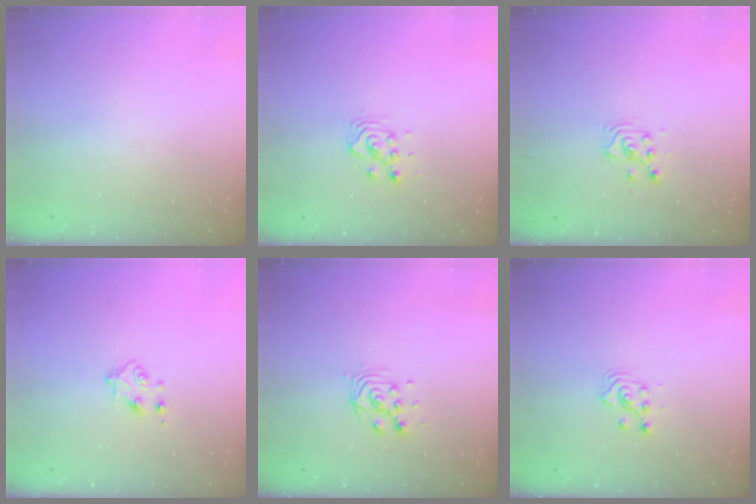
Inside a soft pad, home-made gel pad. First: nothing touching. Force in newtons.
{"total": 4.8, "press": 4.8, "slide": 0.3}
{"total": 3.1, "press": 3.1, "slide": 0.2}
{"total": 4.8, "press": 4.8, "slide": 0.6}
{"total": 5.8, "press": 5.8, "slide": 0.5}
{"total": 2.8, "press": 2.8, "slide": 0.2}